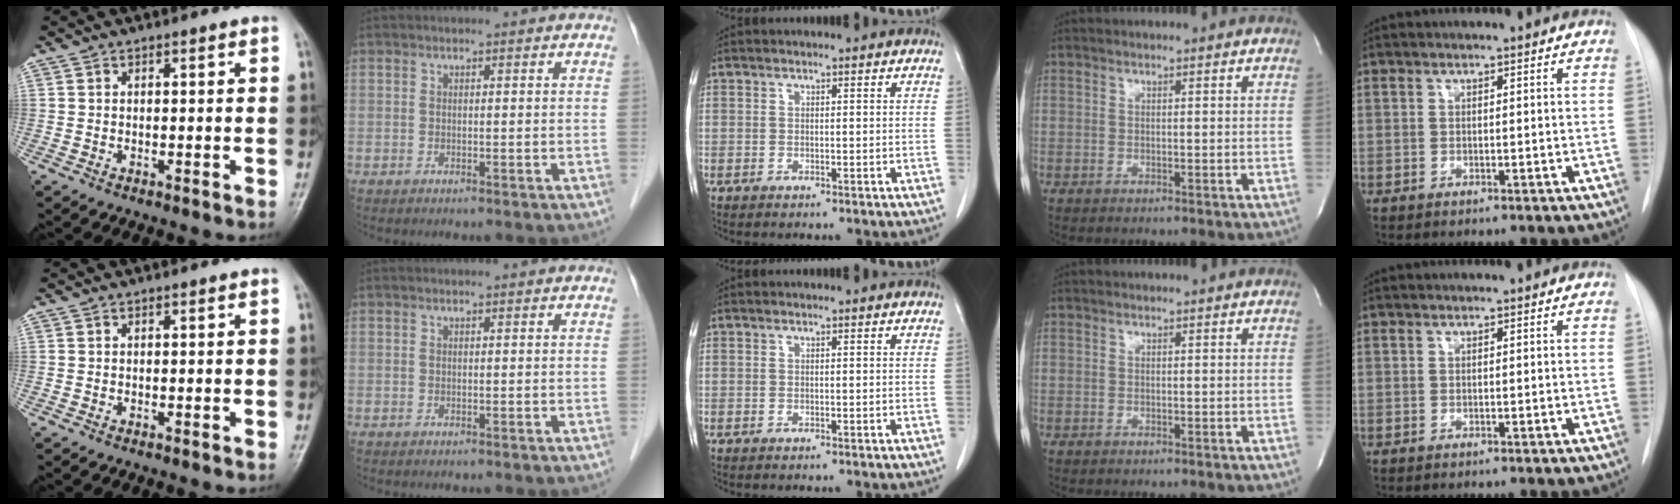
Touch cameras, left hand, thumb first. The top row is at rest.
{}